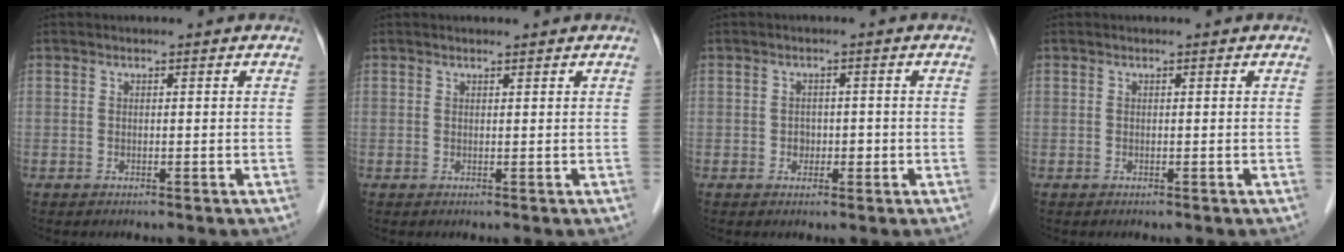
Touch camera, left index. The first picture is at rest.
{"total": 0.9, "force": [0.8, 0.1, 0.4], "torque": [-0.008, 0.005, 0.015]}
{"total": 1.8, "force": [-0.4, 1.5, 0.9], "torque": [-0.012, 0.004, -0.003]}
{"total": 0.0}